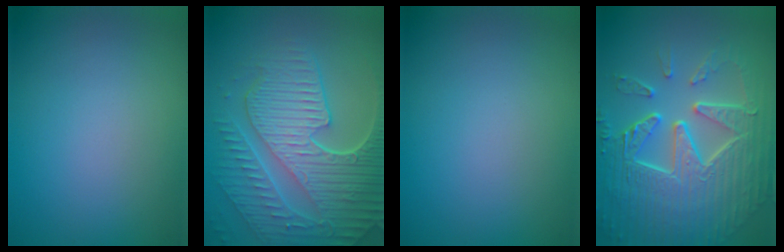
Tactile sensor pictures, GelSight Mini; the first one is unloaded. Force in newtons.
{"total": 9.9, "press": 6.5, "slide": 7.4}
{"total": 0.0}
{"total": 9.5, "press": 6.4, "slide": 7.1}